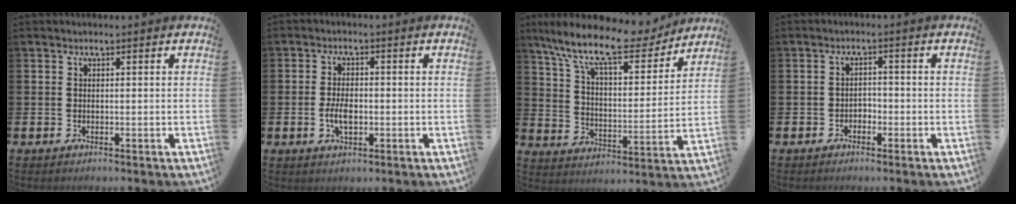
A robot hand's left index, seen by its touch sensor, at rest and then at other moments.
{"total": 3.5, "force": [-0.6, 1.8, 3.0], "torque": [-0.045, 0.000, -0.013]}
{"total": 12.7, "force": [10.6, 3.5, 5.9], "torque": [-0.137, -0.066, 0.181]}
{"total": 1.7, "force": [-1.3, 1.0, 0.2], "torque": [-0.006, 0.002, -0.031]}